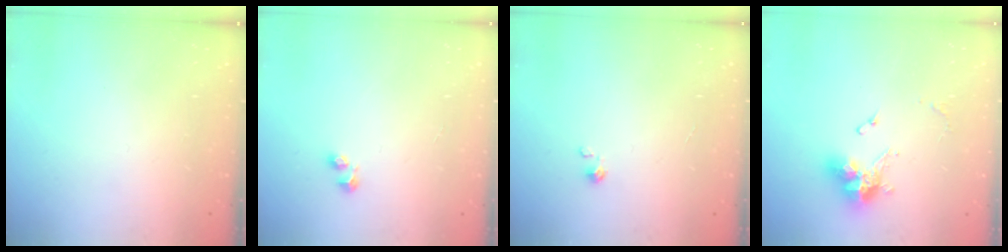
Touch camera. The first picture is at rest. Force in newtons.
{"total": 1.7, "press": 1.6, "slide": 0.6}
{"total": 0.0}
{"total": 11.4, "press": 11.4, "slide": 0.9}